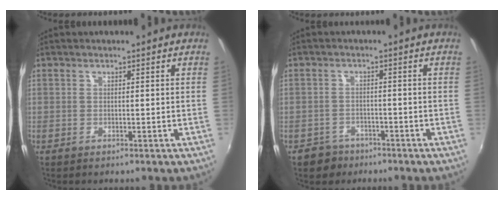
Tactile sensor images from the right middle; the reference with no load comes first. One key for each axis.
{"total": 4.3, "fx": -3.0, "fy": 3.0, "fz": 0.5, "tx": -0.027, "ty": 0.006, "tz": -0.048}